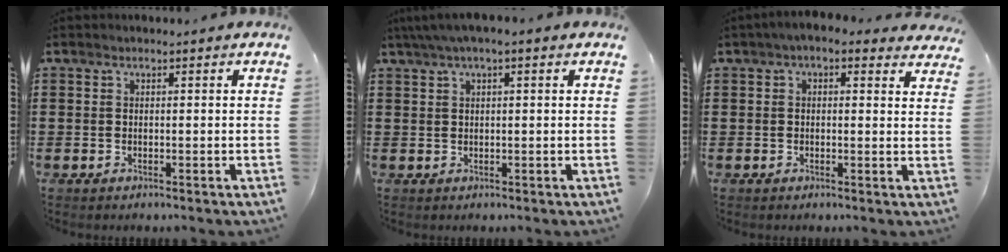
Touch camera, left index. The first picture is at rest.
{"total": 2.2, "force": [0.8, 0.1, 2.1], "torque": [-0.037, 0.001, 0.013]}
{"total": 2.4, "force": [1.4, 1.2, 1.5], "torque": [-0.036, 0.002, 0.023]}